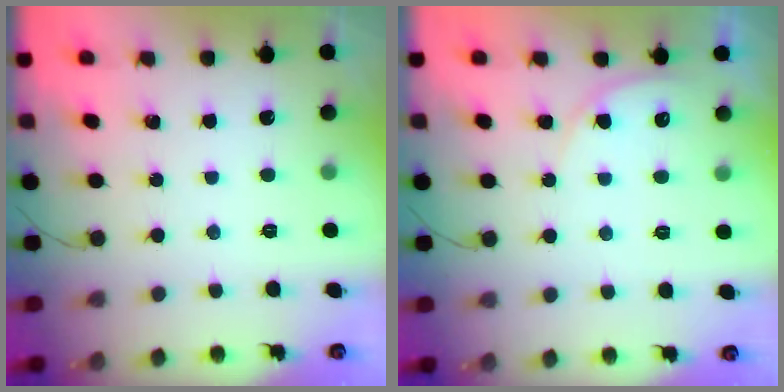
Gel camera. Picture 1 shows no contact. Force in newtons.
{"total": 4.9, "press": 4.9, "slide": 0.4}